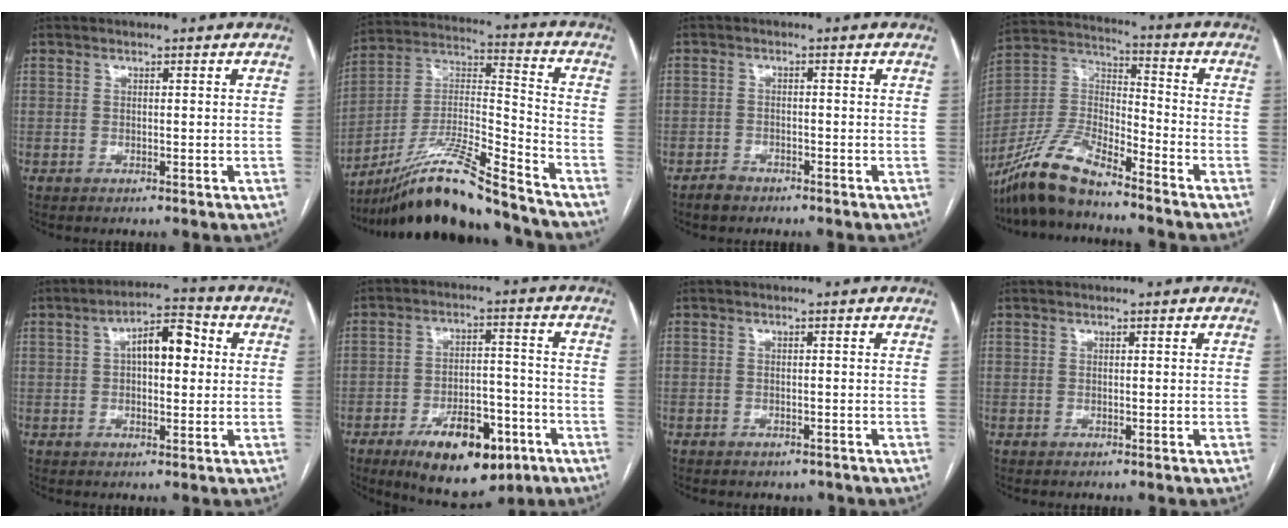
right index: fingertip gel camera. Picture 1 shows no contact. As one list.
[{"total": 17.6, "force": [-15.6, 0.1, 8.3], "torque": [-0.165, 0.015, -0.281]}, {"total": 2.1, "force": [-1.7, 1.2, 0.3], "torque": [-0.010, 0.003, -0.029]}, {"total": 12.1, "force": [-10.2, 2.6, 6.1], "torque": [-0.129, 0.012, -0.198]}, {"total": 7.4, "force": [1.3, 3.1, 6.7], "torque": [-0.106, 0.029, 0.018]}, {"total": 14.2, "force": [-7.9, 6.3, 10.0], "torque": [-0.151, 0.006, -0.114]}, {"total": 2.3, "force": [-1.9, 1.3, 0.3], "torque": [-0.005, 0.003, -0.024]}, {"total": 0.0}]